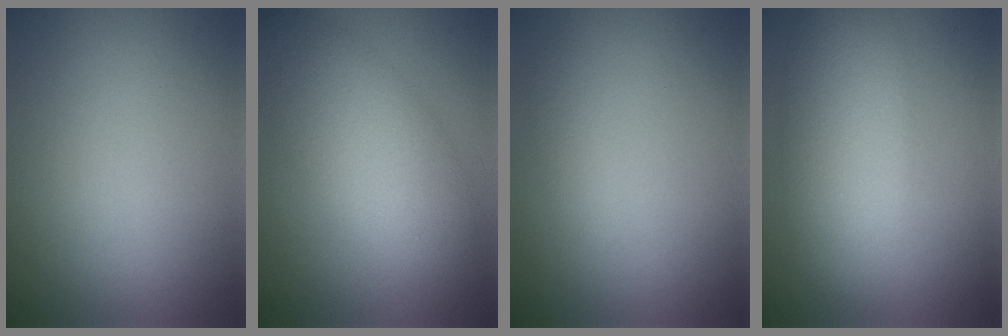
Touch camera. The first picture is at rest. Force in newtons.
{"total": 6.9, "press": 6.9, "slide": 0.1}
{"total": 1.2, "press": 1.2, "slide": 0.0}
{"total": 6.6, "press": 6.6, "slide": 0.3}